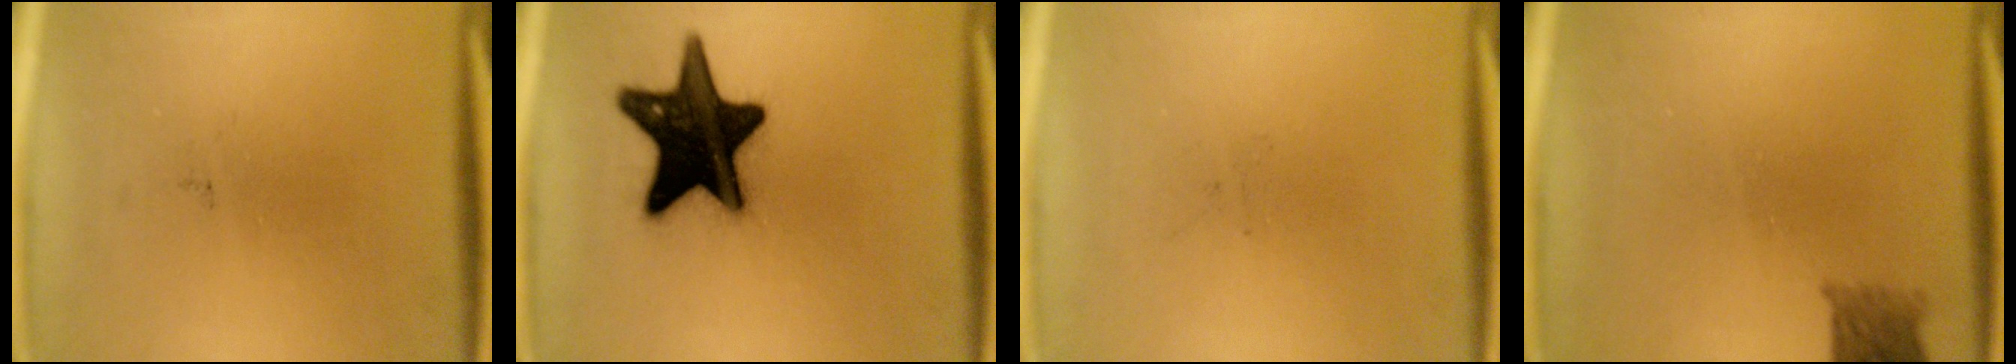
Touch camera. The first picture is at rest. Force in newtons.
{"total": 19.1}
{"total": 0.0}
{"total": 2.8}